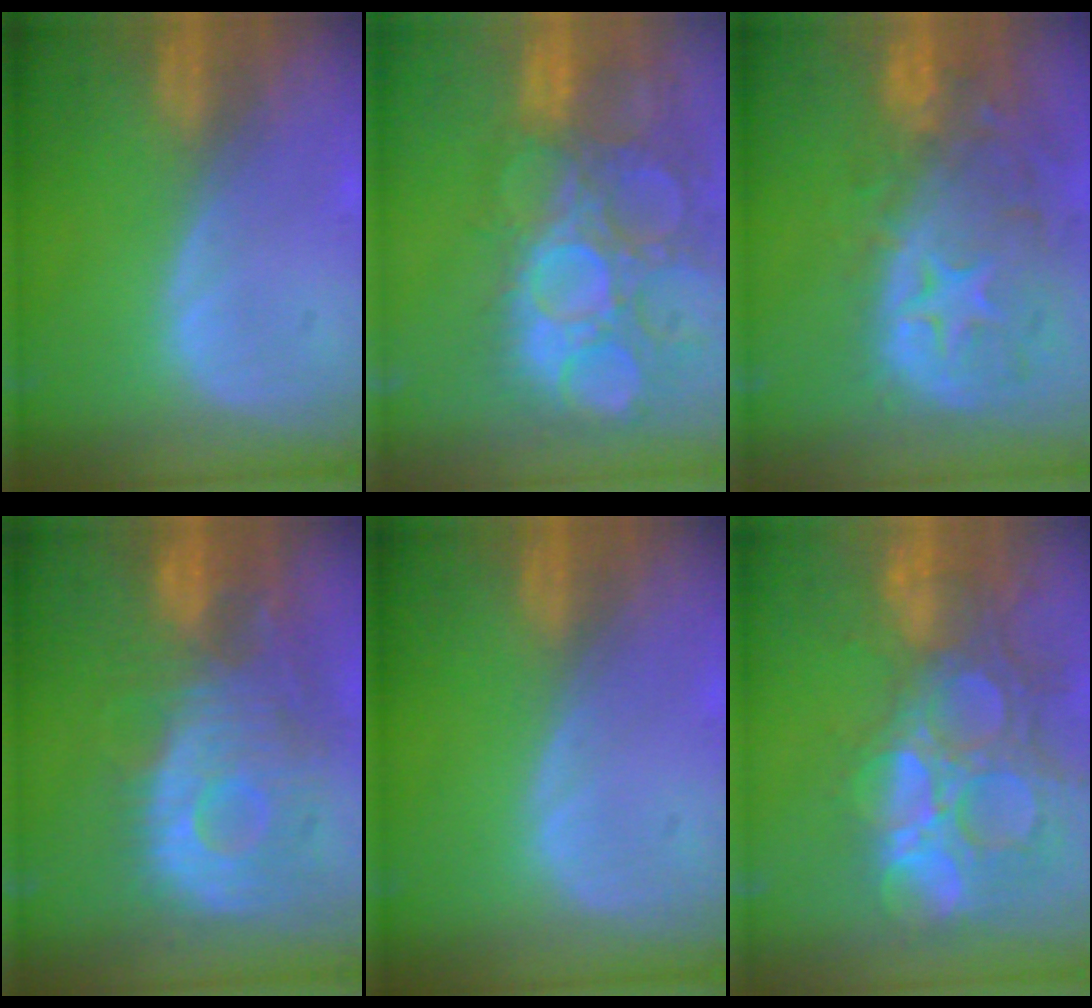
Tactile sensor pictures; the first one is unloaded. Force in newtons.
{"total": 15.1, "press": 12.6, "slide": 8.3}
{"total": 13.9, "press": 11.4, "slide": 8.1}
{"total": 12.0, "press": 10.7, "slide": 5.5}
{"total": 0.0}
{"total": 14.7, "press": 12.1, "slide": 8.3}